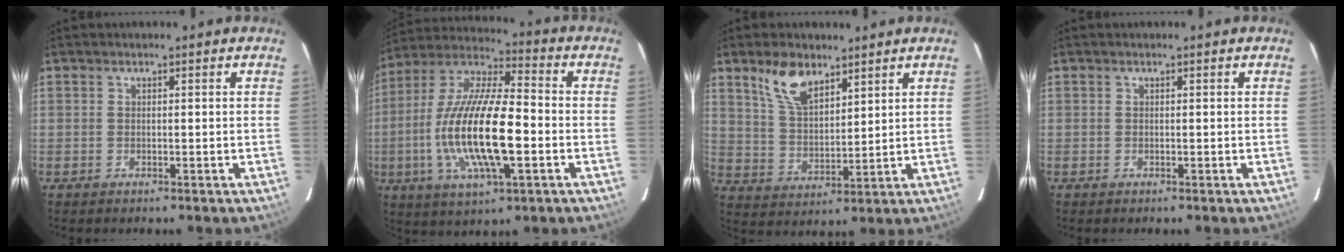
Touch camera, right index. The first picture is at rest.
{"total": 19.4, "force": [-3.8, 5.5, 18.2], "torque": [-0.360, -0.007, -0.078]}
{"total": 9.2, "force": [6.1, 4.4, 5.4], "torque": [-0.099, 0.011, 0.124]}
{"total": 0.0}